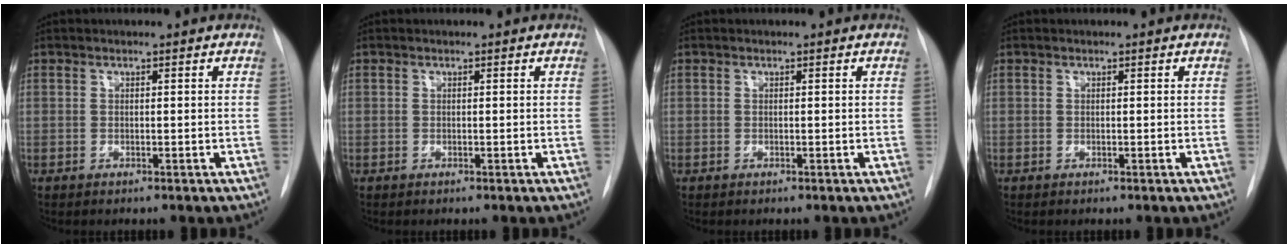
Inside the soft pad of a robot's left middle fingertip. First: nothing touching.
{"total": 0.0}
{"total": 0.0}
{"total": 0.0}